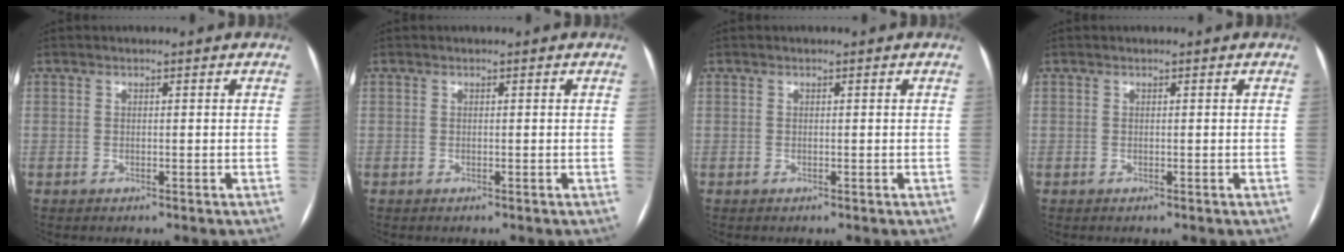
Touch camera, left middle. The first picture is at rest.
{"total": 0.0}
{"total": 0.0}
{"total": 0.0}